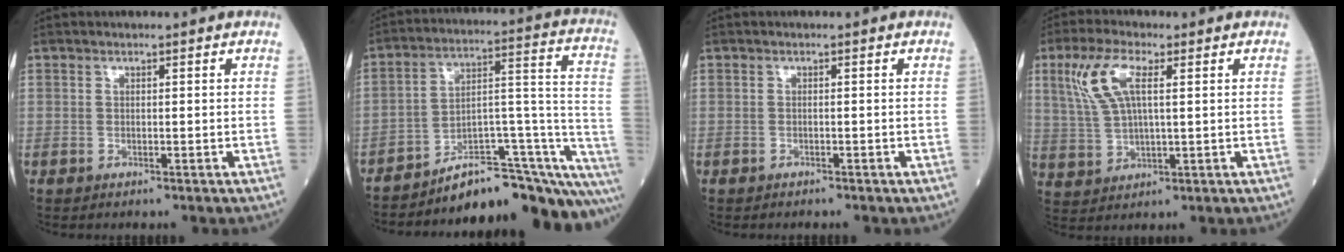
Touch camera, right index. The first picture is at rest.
{"total": 20.5, "force": [-18.2, 2.8, 8.9], "torque": [-0.048, 0.060, -0.260]}
{"total": 0.6, "force": [-0.6, 0.2, 0.1], "torque": [-0.009, -0.001, -0.010]}
{"total": 8.2, "force": [3.0, 2.5, 7.2], "torque": [-0.171, 0.014, 0.065]}